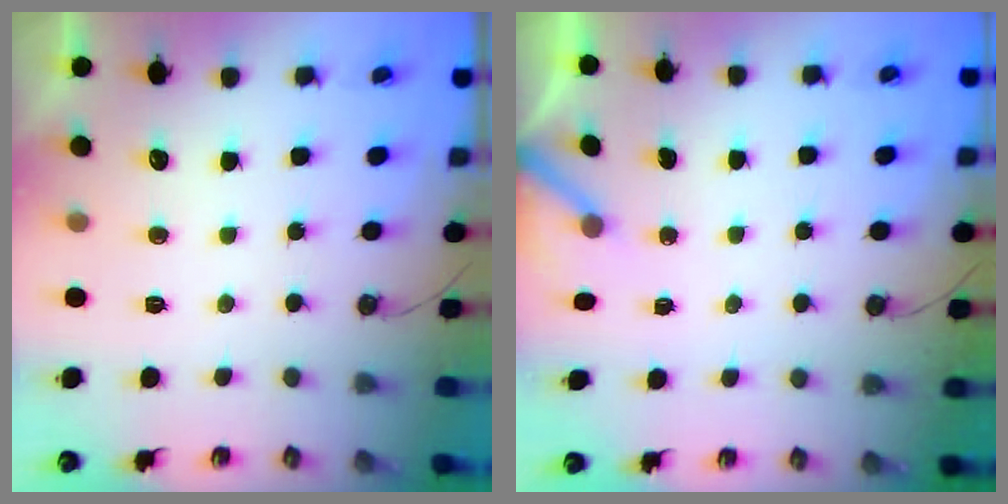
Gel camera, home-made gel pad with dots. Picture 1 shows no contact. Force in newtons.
{"total": 2.8, "press": 2.8, "slide": 0.3}